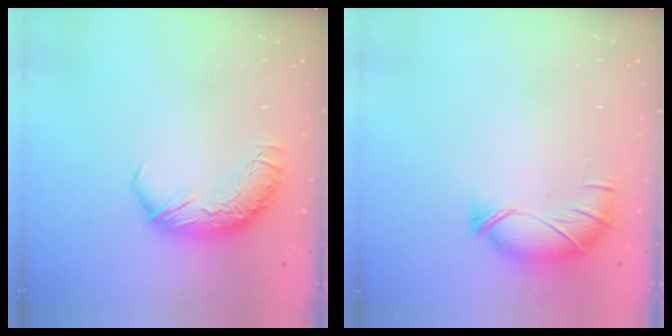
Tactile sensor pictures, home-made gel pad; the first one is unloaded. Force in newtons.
{"total": 4.8, "press": 4.6, "slide": 1.2}